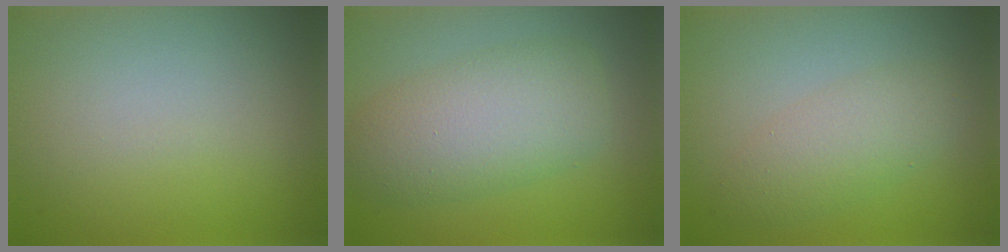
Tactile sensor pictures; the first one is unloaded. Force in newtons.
{"total": 6.1, "press": 6.1, "slide": 0.1}
{"total": 3.2, "press": 3.2, "slide": 0.1}